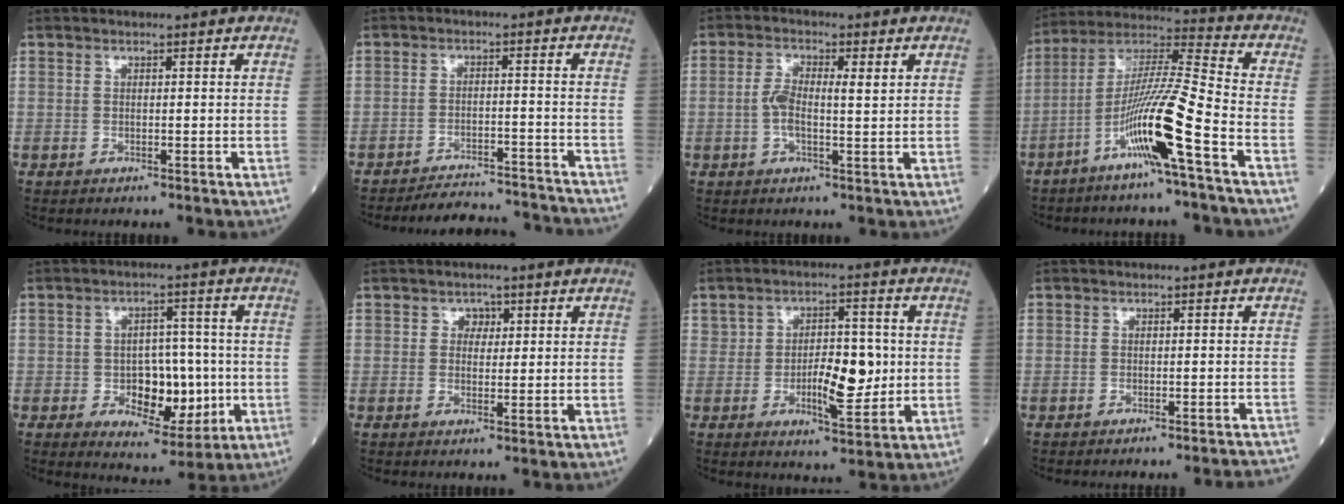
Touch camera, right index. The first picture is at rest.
{"total": 11.4, "force": [-11.3, 0.9, 1.2], "torque": [-0.010, 0.009, -0.149]}
{"total": 4.7, "force": [0.6, 1.4, 4.5], "torque": [-0.097, 0.016, 0.009]}
{"total": 13.3, "force": [-5.9, -1.1, 11.9], "torque": [-0.232, -0.003, -0.117]}
{"total": 9.3, "force": [-1.8, 5.1, 7.5], "torque": [-0.106, 0.007, -0.019]}
{"total": 1.7, "force": [0.6, 1.4, 0.8], "torque": [-0.004, 0.001, 0.006]}
{"total": 8.1, "force": [-0.5, 3.4, 7.4], "torque": [-0.119, 0.002, -0.005]}
{"total": 9.9, "force": [-9.6, -0.6, 2.2], "torque": [-0.008, -0.009, -0.105]}